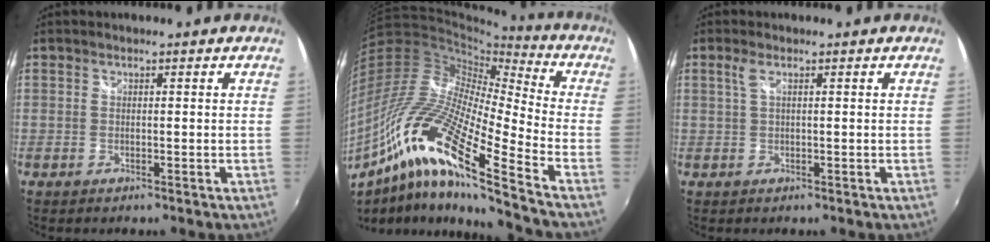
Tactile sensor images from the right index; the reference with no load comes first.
{"total": 22.5, "force": [-12.0, 2.6, 18.8], "torque": [-0.330, -0.043, -0.246]}
{"total": 1.3, "force": [0.4, 0.1, 1.2], "torque": [-0.024, 0.003, 0.006]}